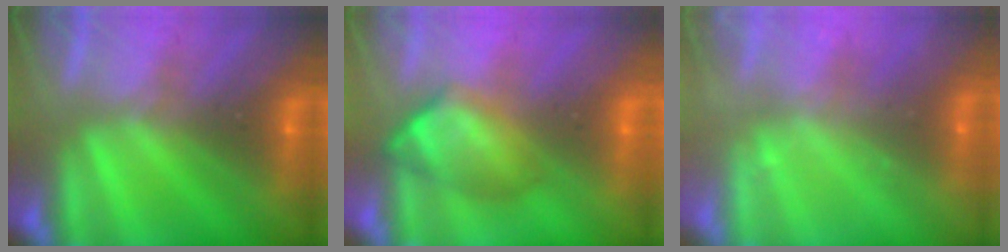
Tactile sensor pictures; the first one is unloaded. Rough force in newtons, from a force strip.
{"total": 4.7}
{"total": 2.2}